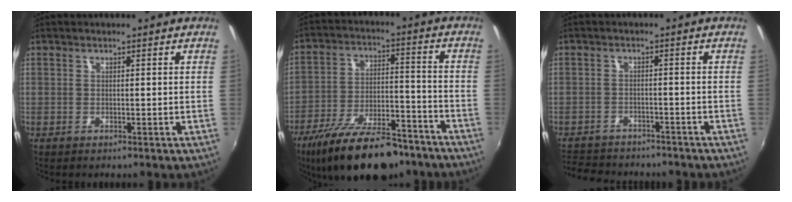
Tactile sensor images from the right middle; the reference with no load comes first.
{"total": 21.7, "force": [-16.5, 7.6, 12.0], "torque": [-0.219, -0.021, -0.249]}
{"total": 11.3, "force": [-9.8, 4.3, 3.7], "torque": [-0.101, -0.006, -0.148]}